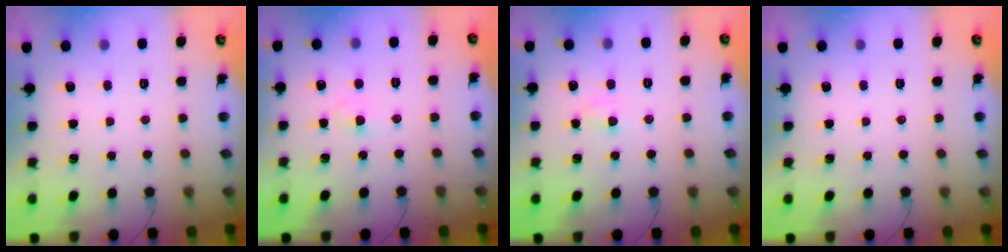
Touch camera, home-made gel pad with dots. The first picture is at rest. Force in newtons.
{"total": 2.3, "press": 2.1, "slide": 1.0}
{"total": 3.0, "press": 2.8, "slide": 1.0}
{"total": 0.0}